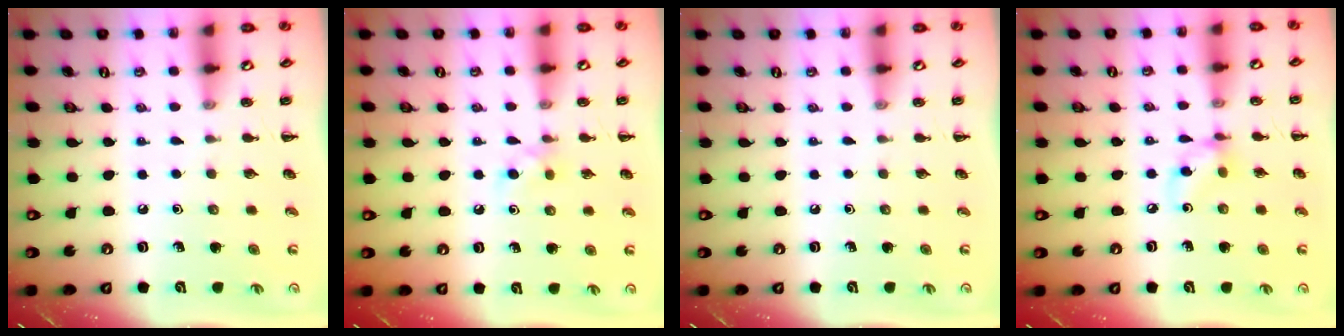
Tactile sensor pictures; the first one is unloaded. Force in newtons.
{"total": 4.6, "press": 4.3, "slide": 1.7}
{"total": 0.0}
{"total": 6.2, "press": 6.2, "slide": 0.4}